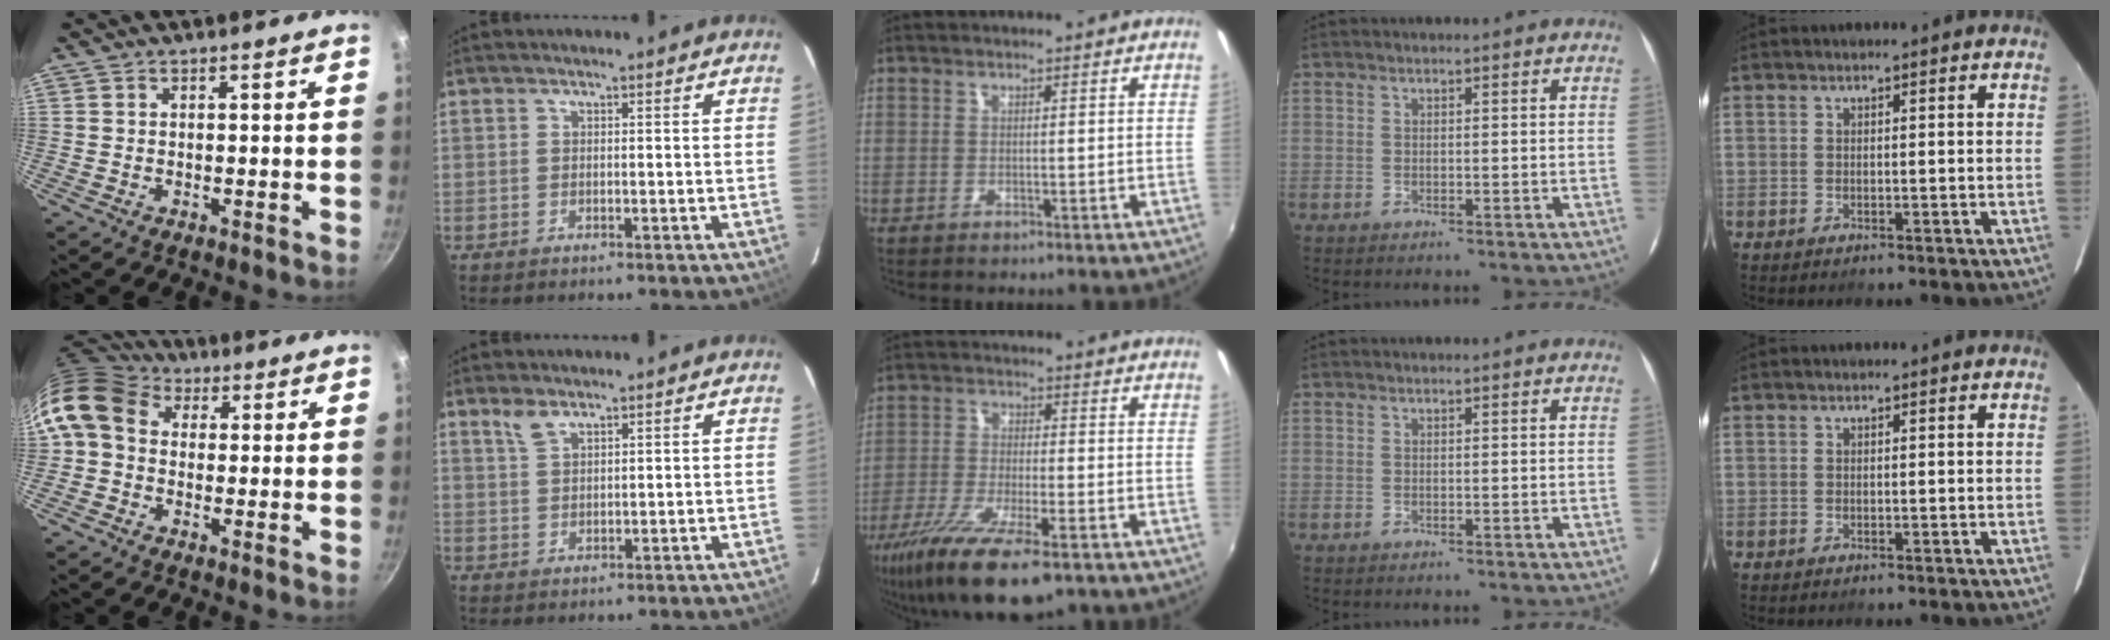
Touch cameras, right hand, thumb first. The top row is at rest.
{"thumb": {"total": 12.0, "force": [2.2, 9.6, 6.9], "torque": [-0.129, 0.023, 0.020]}, "index": {"total": 2.9, "force": [2.2, 1.0, 1.5], "torque": [-0.031, 0.005, 0.046]}, "middle": {"total": 15.0, "force": [-9.7, 3.7, 10.8], "torque": [-0.221, -0.051, -0.177]}}